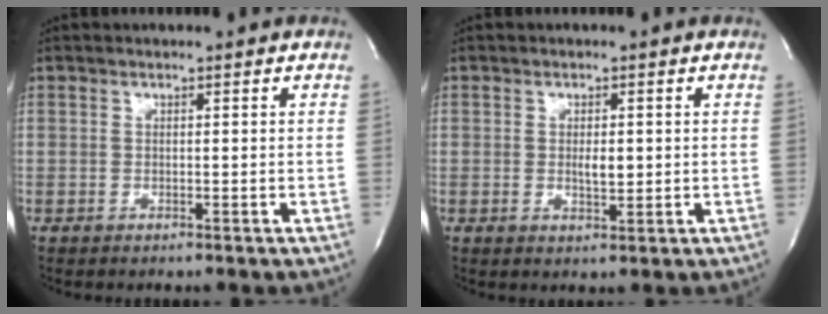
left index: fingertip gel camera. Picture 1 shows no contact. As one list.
[{"total": 2.4, "force": [0.1, 0.9, 2.2], "torque": [-0.038, -0.003, 0.003]}]